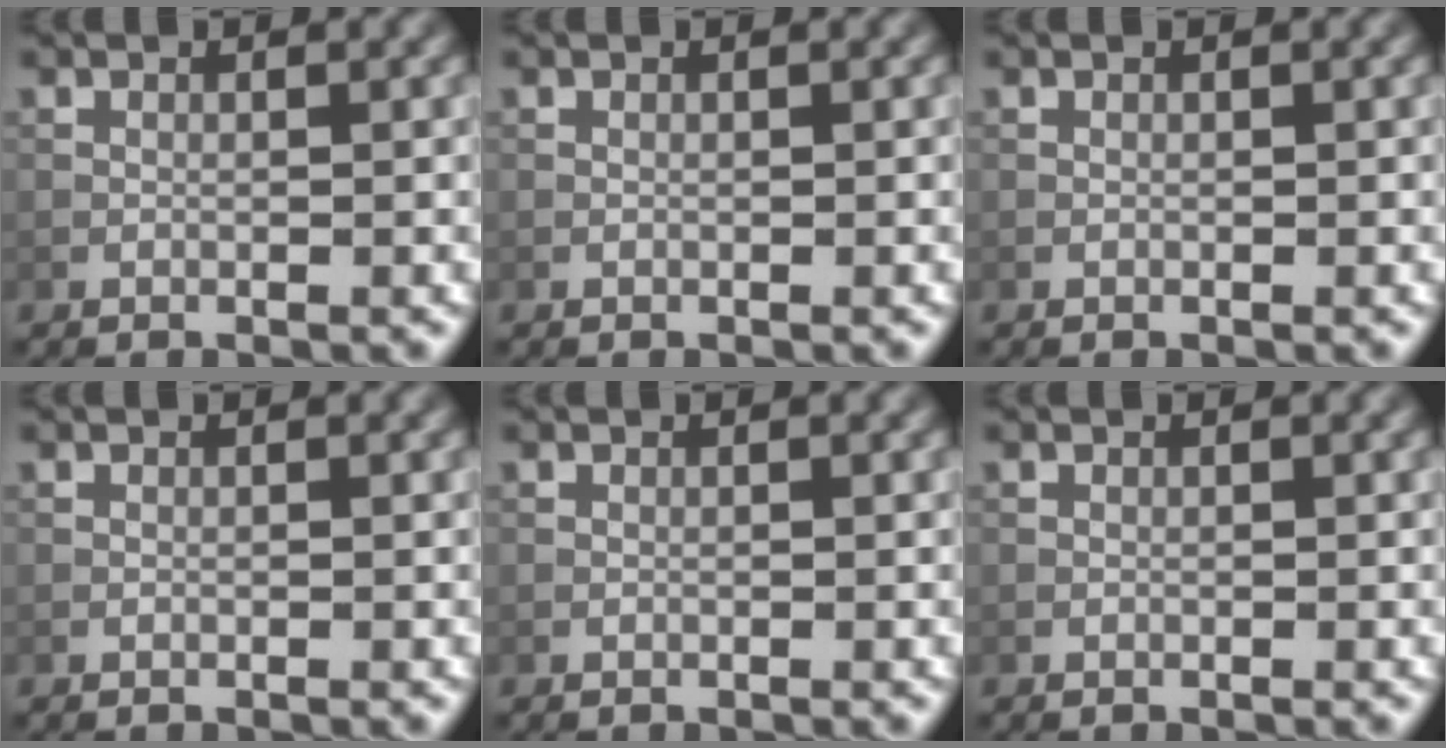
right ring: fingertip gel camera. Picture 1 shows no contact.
{"total": 0.0}
{"total": 0.0}
{"total": 0.0}
{"total": 0.0}
{"total": 0.0}